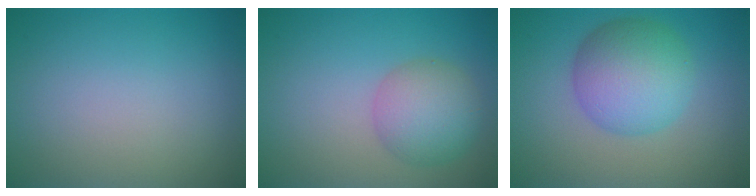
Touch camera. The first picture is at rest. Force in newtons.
{"total": 4.4, "press": 4.4, "slide": 0.2}
{"total": 6.5, "press": 6.5, "slide": 0.2}